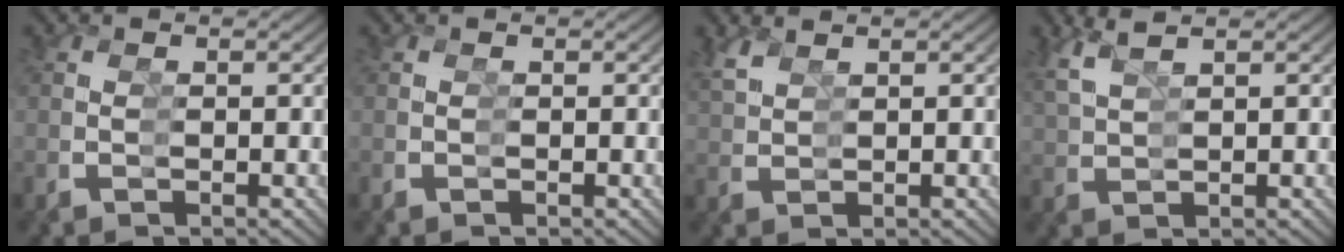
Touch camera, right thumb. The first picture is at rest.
{"total": 0.0}
{"total": 2.5, "force": [2.2, -0.4, -1.0], "torque": [0.014, 0.010, 0.042]}
{"total": 2.7, "force": [2.4, -0.9, -0.9], "torque": [0.012, 0.022, 0.042]}